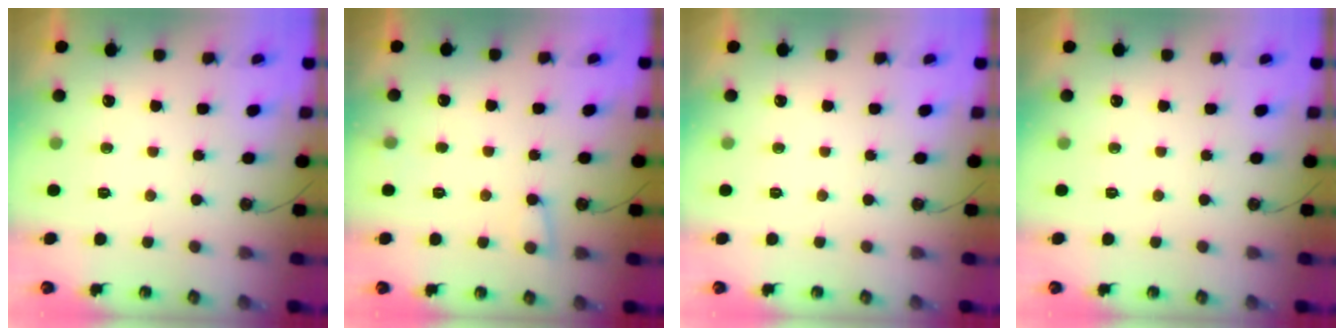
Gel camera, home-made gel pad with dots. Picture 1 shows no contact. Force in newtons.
{"total": 6.5, "press": 6.5, "slide": 0.5}
{"total": 0.0}
{"total": 0.0}